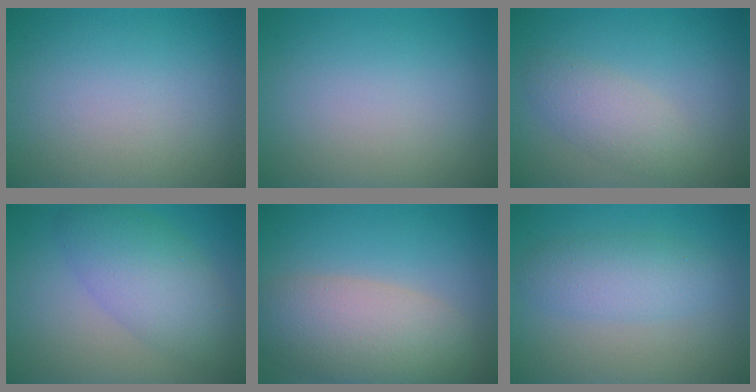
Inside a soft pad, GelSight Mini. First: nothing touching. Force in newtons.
{"total": 0.0}
{"total": 2.8, "press": 2.8, "slide": 0.1}
{"total": 5.5, "press": 5.5, "slide": 0.1}
{"total": 7.0, "press": 7.0, "slide": 0.6}
{"total": 3.3, "press": 3.3, "slide": 0.1}